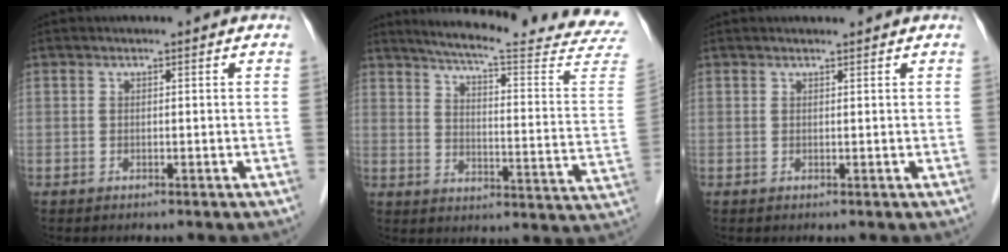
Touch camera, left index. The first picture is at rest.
{"total": 26.1, "force": [24.0, -0.3, 10.1], "torque": [-0.146, -0.110, 0.287]}
{"total": 1.4, "force": [1.3, 0.0, 0.4], "torque": [-0.006, 0.010, 0.024]}